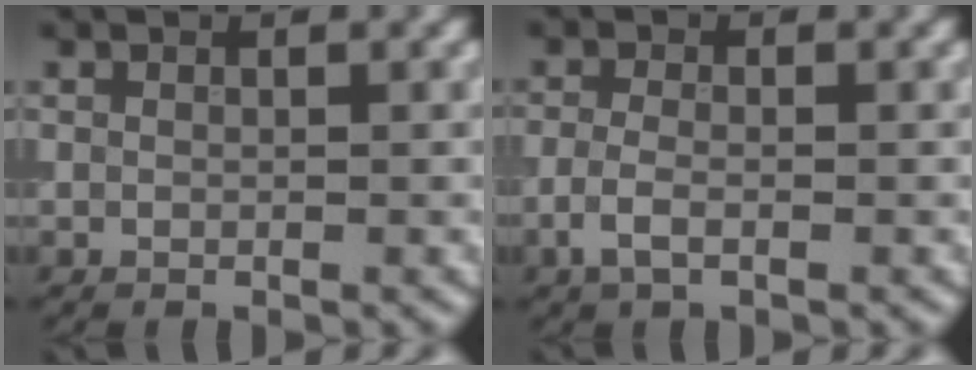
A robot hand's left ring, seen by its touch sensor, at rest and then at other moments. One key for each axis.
{"total": 2.0, "fx": -0.9, "fy": 0.9, "fz": 1.6, "tx": -0.036, "ty": 0.000, "tz": -0.024}